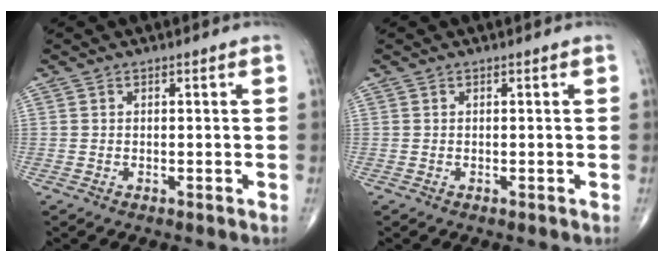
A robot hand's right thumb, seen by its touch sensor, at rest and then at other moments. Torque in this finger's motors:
{"motor_torque": [0.00, 0.00, -0.01, 0.01, 0.00]}